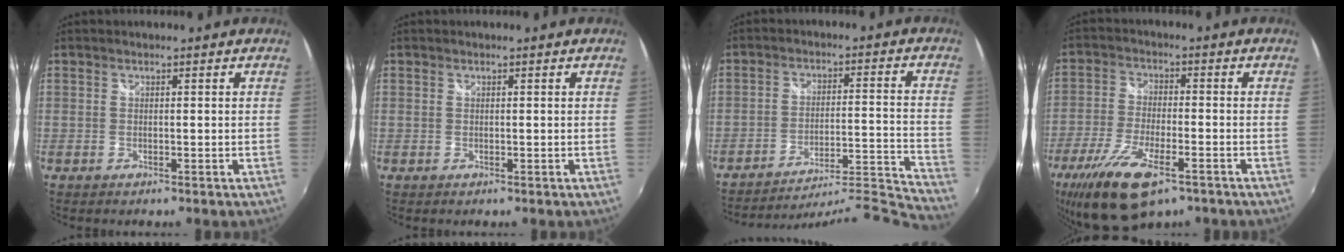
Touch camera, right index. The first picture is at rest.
{"total": 0.0}
{"total": 20.5, "force": [-19.8, -3.8, 3.7], "torque": [-0.049, -0.006, -0.304]}
{"total": 14.2, "force": [-8.8, 4.9, 10.0], "torque": [-0.219, -0.041, -0.165]}